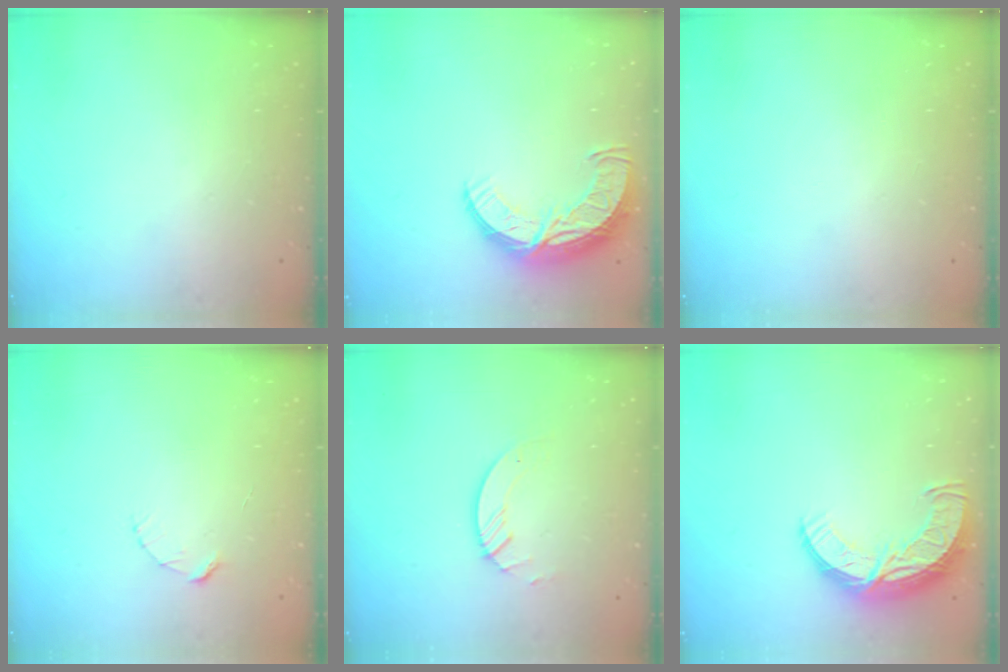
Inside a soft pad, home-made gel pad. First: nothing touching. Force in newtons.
{"total": 11.7, "press": 11.7, "slide": 0.9}
{"total": 0.0}
{"total": 2.7, "press": 2.7, "slide": 0.3}
{"total": 3.8, "press": 3.8, "slide": 0.3}
{"total": 11.7, "press": 11.7, "slide": 0.9}